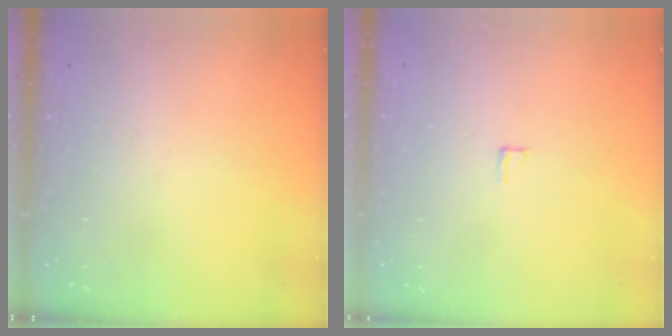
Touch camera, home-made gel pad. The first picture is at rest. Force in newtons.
{"total": 3.1, "press": 3.1, "slide": 0.2}